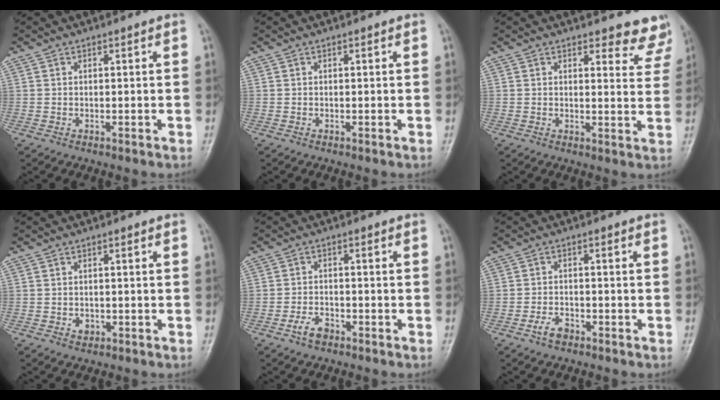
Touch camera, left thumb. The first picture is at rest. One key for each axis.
{"total": 0.0}
{"total": 6.4, "fx": 6.0, "fy": 2.2, "fz": 0.7, "tx": 0.030, "ty": -0.043, "tz": 0.046}
{"total": 1.5, "fx": -0.5, "fy": 1.2, "fz": 0.8, "tx": -0.005, "ty": 0.002, "tz": -0.005}
{"total": 3.3, "fx": -2.2, "fy": 1.8, "fz": 1.8, "tx": -0.033, "ty": 0.015, "tz": -0.038}
{"total": 2.9, "fx": -1.9, "fy": 1.6, "fz": 1.5, "tx": -0.029, "ty": 0.014, "tz": -0.033}